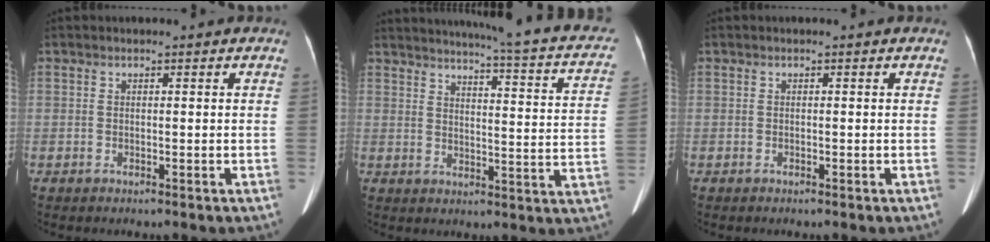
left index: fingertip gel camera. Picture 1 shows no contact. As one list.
[{"total": 21.7, "force": [18.3, 2.3, 11.4], "torque": [-0.153, -0.032, 0.204]}, {"total": 0.0}]